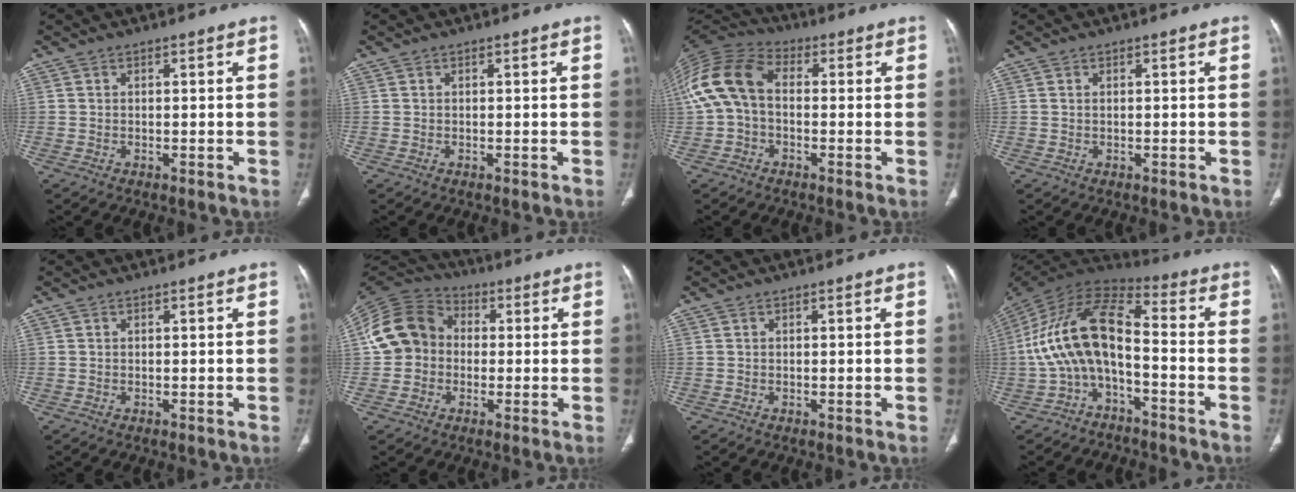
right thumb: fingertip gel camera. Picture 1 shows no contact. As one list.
[{"total": 0.0}, {"total": 12.3, "force": [0.2, 8.2, 9.2], "torque": [-0.187, 0.034, -0.007]}, {"total": 0.0}, {"total": 0.0}, {"total": 12.1, "force": [0.0, 10.4, 6.1], "torque": [-0.105, 0.032, -0.015]}, {"total": 0.0}, {"total": 13.2, "force": [-2.8, 6.2, 11.3], "torque": [-0.226, 0.068, -0.063]}]